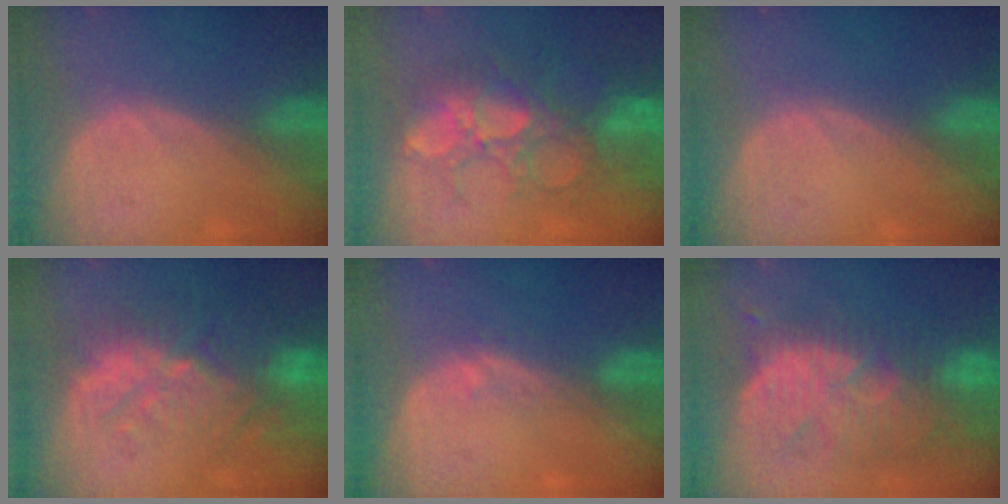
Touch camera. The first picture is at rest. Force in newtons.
{"total": 10.5, "press": 9.8, "slide": 4.0}
{"total": 0.0}
{"total": 11.1, "press": 9.8, "slide": 5.3}
{"total": 1.0, "press": 1.0, "slide": 0.2}
{"total": 11.0, "press": 10.5, "slide": 3.0}